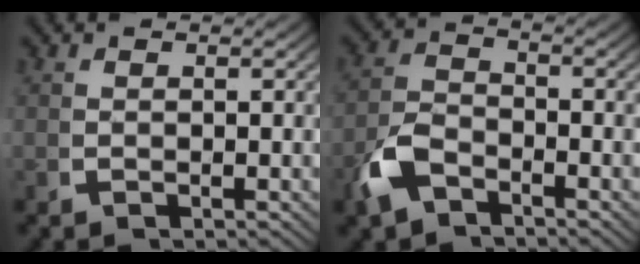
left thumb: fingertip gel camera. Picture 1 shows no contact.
{"total": 4.3, "force": [-2.4, 2.7, 2.3], "torque": [-0.059, -0.013, -0.040]}